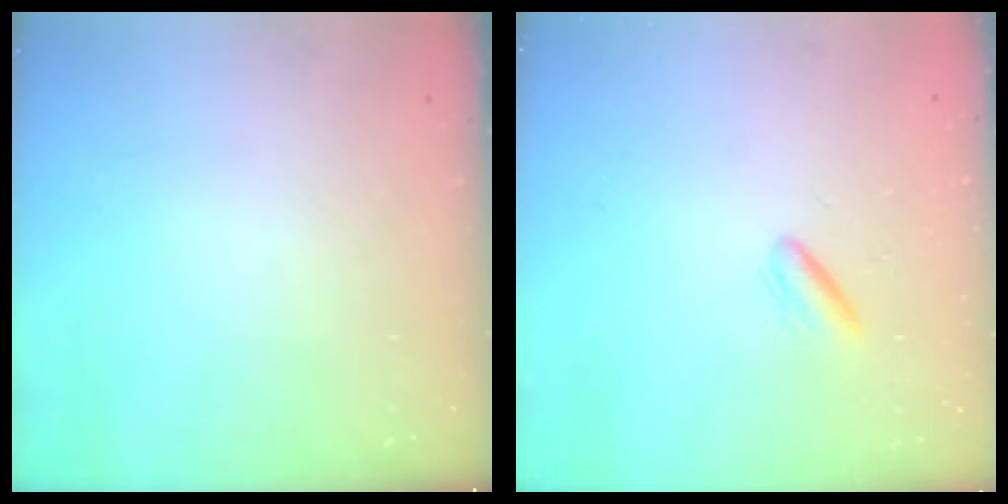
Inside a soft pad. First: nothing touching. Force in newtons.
{"total": 1.5, "press": 1.4, "slide": 0.7}